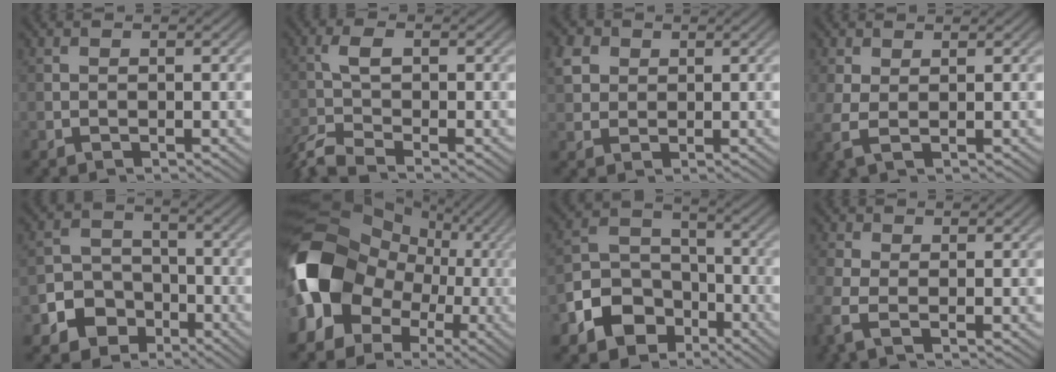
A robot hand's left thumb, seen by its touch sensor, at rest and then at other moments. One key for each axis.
{"total": 4.5, "fx": -3.1, "fy": 0.9, "fz": 3.2, "tx": -0.069, "ty": -0.013, "tz": -0.074}
{"total": 3.8, "fx": 1.4, "fy": 3.1, "fz": 1.7, "tx": -0.056, "ty": 0.007, "tz": 0.029}
{"total": 2.6, "fx": 0.5, "fy": 1.0, "fz": 2.3, "tx": -0.071, "ty": -0.003, "tz": 0.006}
{"total": 6.2, "fx": -3.2, "fy": 4.8, "fz": 2.2, "tx": -0.043, "ty": -0.005, "tz": -0.074}
{"total": 17.8, "fx": -1.6, "fy": 14.6, "fz": 10.2, "tx": -0.241, "ty": -0.015, "tz": -0.030}
{"total": 9.3, "fx": -5.1, "fy": 6.7, "fz": 4.1, "tx": -0.094, "ty": -0.013, "tz": -0.108}
{"total": 3.0, "fx": -0.7, "fy": 1.3, "fz": 2.7, "tx": -0.083, "ty": -0.003, "tz": -0.023}